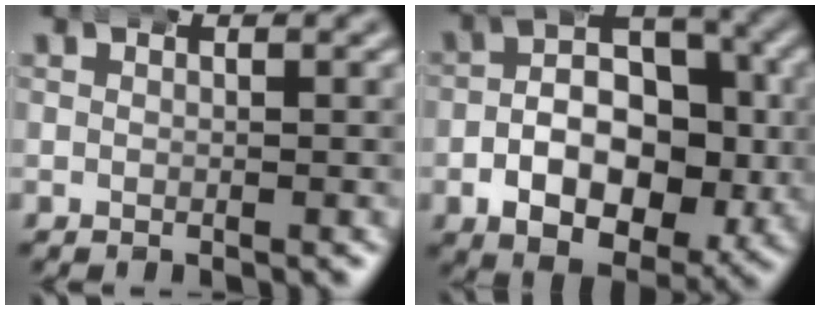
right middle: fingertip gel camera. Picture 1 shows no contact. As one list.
[{"total": 10.0, "force": [-1.7, 6.8, 7.1], "torque": [-0.104, -0.011, -0.031]}]